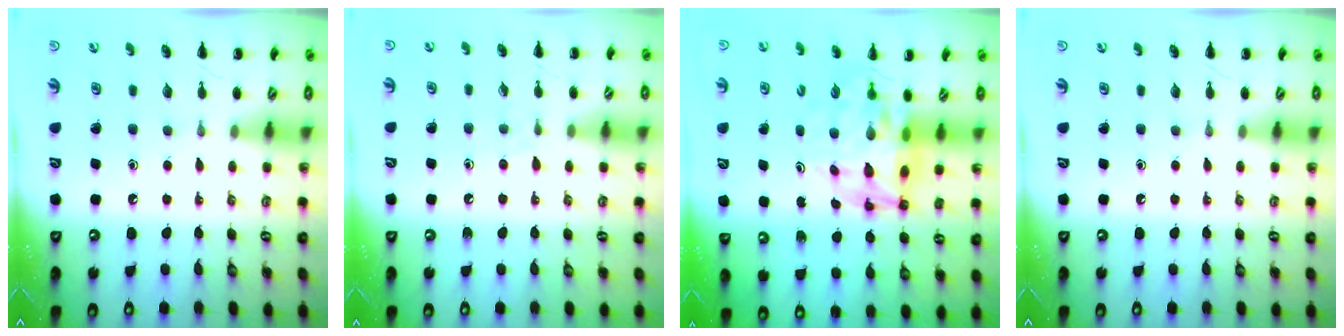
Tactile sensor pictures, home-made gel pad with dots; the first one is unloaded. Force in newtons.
{"total": 4.6, "press": 4.1, "slide": 2.0}
{"total": 11.3, "press": 10.7, "slide": 3.6}
{"total": 0.0}